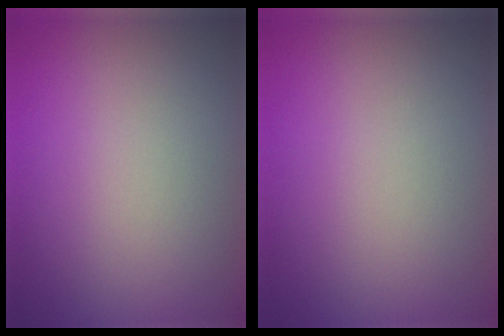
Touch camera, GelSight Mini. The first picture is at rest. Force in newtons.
{"total": 0.0}